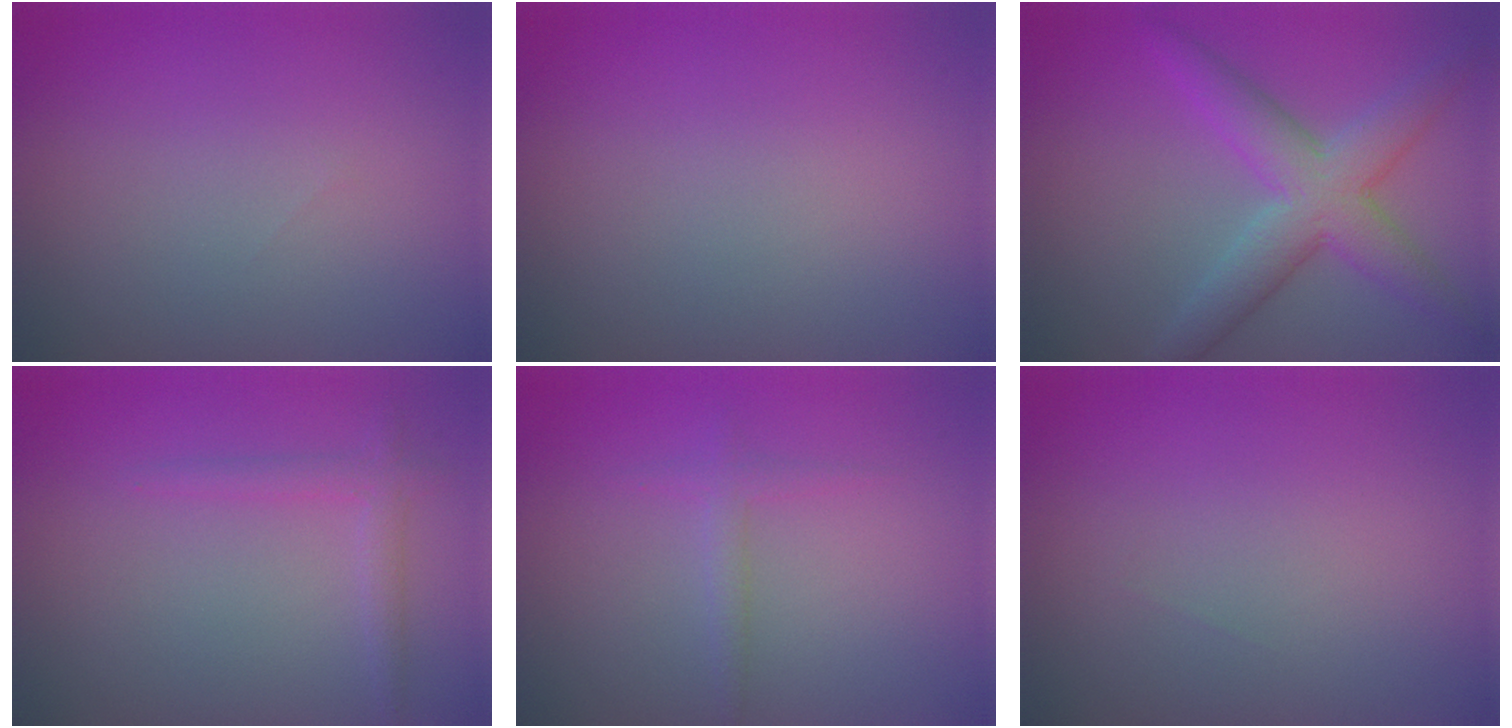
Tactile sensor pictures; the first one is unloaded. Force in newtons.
{"total": 0.0}
{"total": 5.7, "press": 5.6, "slide": 0.4}
{"total": 1.6, "press": 1.6, "slide": 0.1}
{"total": 1.3, "press": 1.3, "slide": 0.1}
{"total": 0.0}